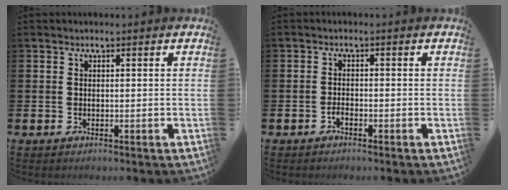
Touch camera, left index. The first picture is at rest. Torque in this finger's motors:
{"motor_torque": [0.32, 0.17, 0.00, 0.01]}